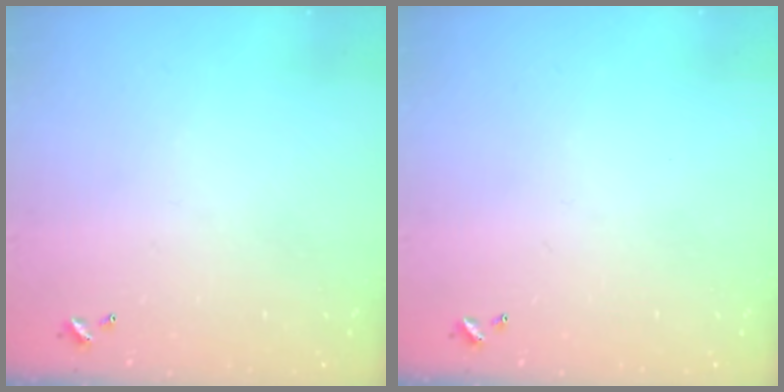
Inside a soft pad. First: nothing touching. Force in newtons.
{"total": 0.0}